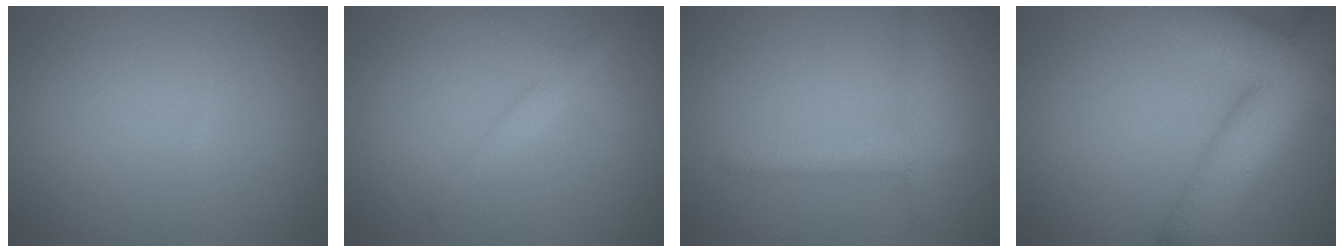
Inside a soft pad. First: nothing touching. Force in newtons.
{"total": 2.0, "press": 2.0, "slide": 0.2}
{"total": 2.3, "press": 2.3, "slide": 0.2}
{"total": 11.2, "press": 11.2, "slide": 0.8}